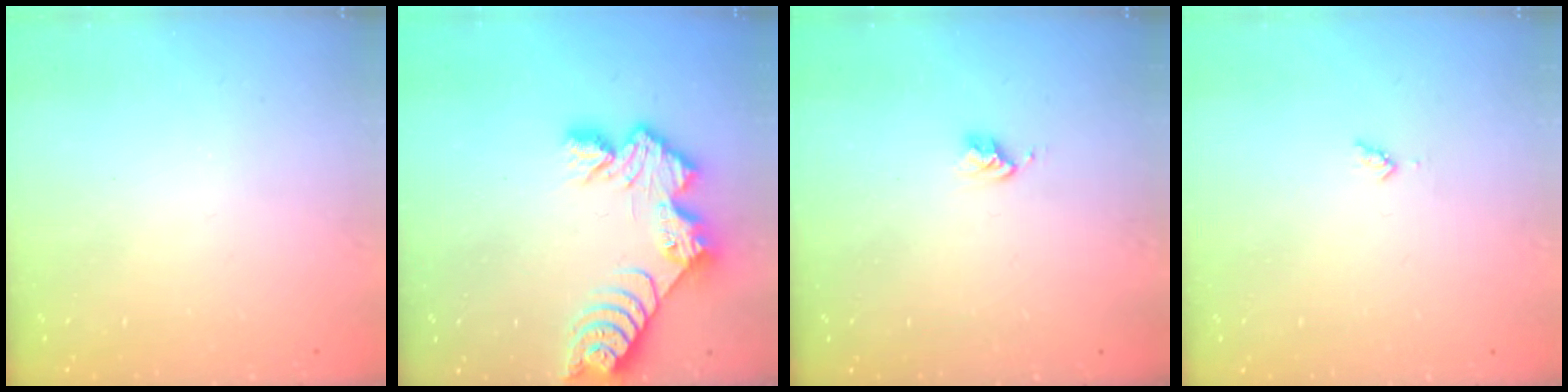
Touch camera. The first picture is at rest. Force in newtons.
{"total": 10.9, "press": 10.9, "slide": 0.8}
{"total": 2.7, "press": 2.6, "slide": 0.4}
{"total": 3.4, "press": 3.3, "slide": 0.4}